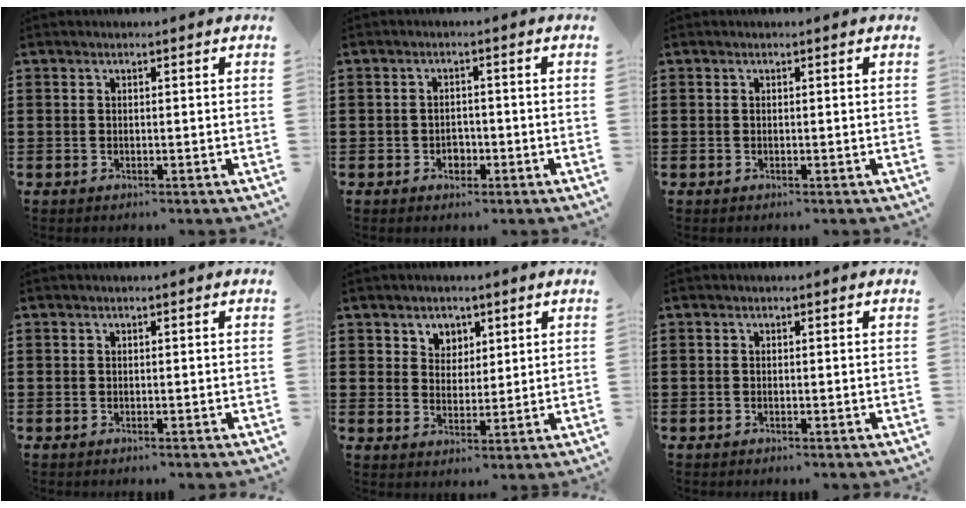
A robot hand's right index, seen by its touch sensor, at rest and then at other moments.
{"total": 2.0, "force": [-0.8, 1.4, 1.1], "torque": [-0.024, -0.003, -0.016]}
{"total": 0.0}
{"total": 0.0}
{"total": 3.7, "force": [2.1, 3.0, 0.2], "torque": [-0.021, 0.012, 0.039]}
{"total": 0.0}